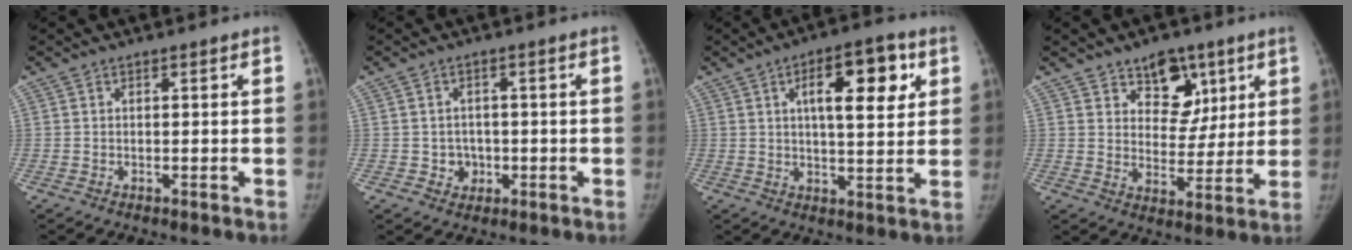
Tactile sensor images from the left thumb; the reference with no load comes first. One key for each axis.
{"total": 3.6, "fx": -1.0, "fy": 3.3, "fz": 0.9, "tx": 0.009, "ty": 0.007, "tz": -0.013}
{"total": 12.6, "fx": 4.3, "fy": 5.0, "fz": 10.8, "tx": -0.129, "ty": -0.005, "tz": 0.061}
{"total": 10.1, "fx": 5.8, "fy": 6.9, "fz": 4.5, "tx": -0.020, "ty": -0.030, "tz": 0.089}